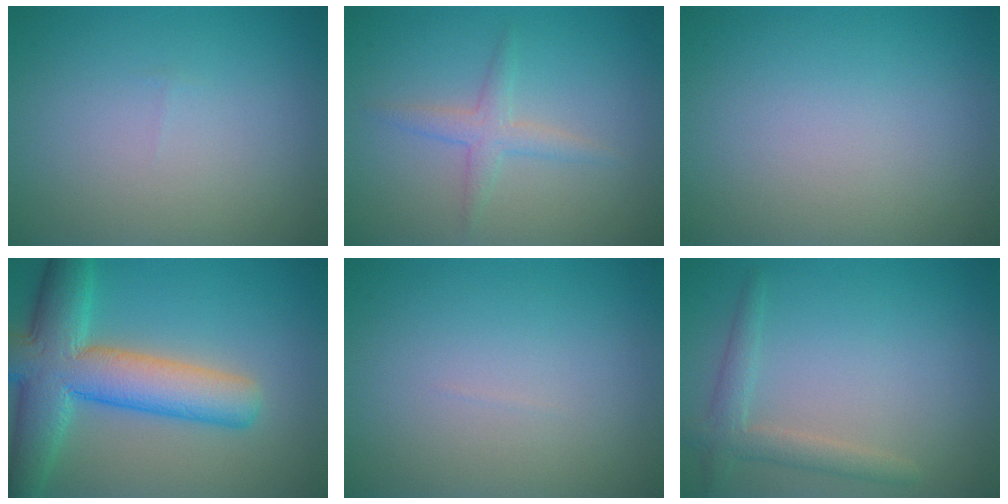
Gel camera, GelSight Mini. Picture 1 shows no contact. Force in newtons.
{"total": 2.0, "press": 2.0, "slide": 0.1}
{"total": 0.0}
{"total": 9.5, "press": 9.5, "slide": 0.4}
{"total": 0.0}
{"total": 2.4, "press": 2.4, "slide": 0.2}